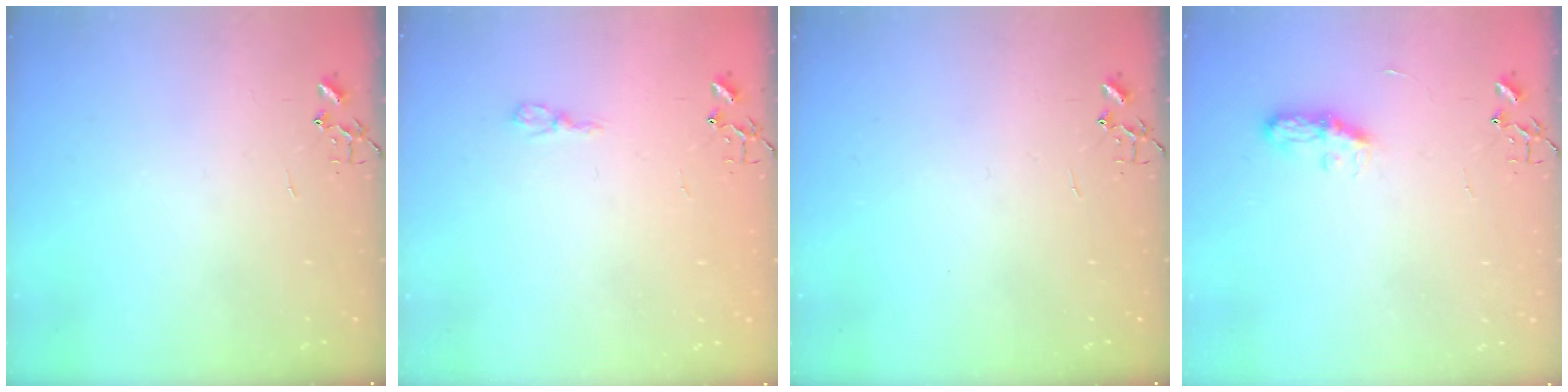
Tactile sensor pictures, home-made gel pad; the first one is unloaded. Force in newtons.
{"total": 4.4, "press": 4.4, "slide": 0.7}
{"total": 0.0}
{"total": 5.7, "press": 5.7, "slide": 0.7}